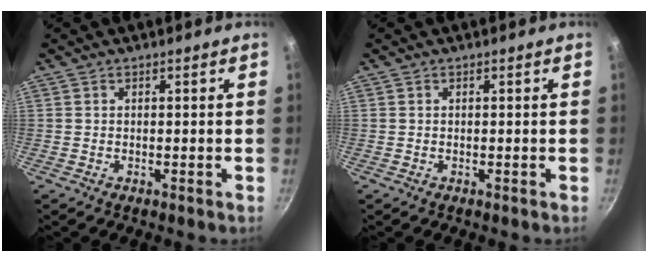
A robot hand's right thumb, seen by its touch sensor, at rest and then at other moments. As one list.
[{"total": 0.0}]